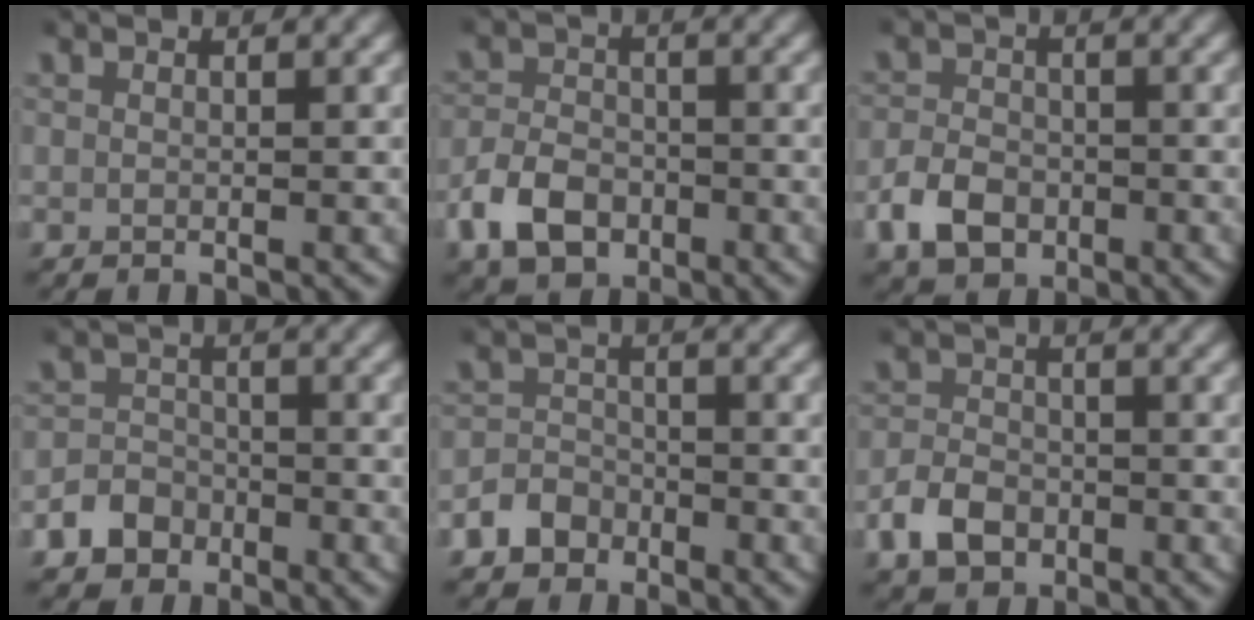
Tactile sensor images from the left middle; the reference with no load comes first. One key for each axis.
{"total": 4.8, "fx": -2.5, "fy": 3.5, "fz": 2.3, "tx": -0.040, "ty": -0.005, "tz": -0.047}
{"total": 4.1, "fx": -1.9, "fy": 3.0, "fz": 1.9, "tx": -0.033, "ty": -0.005, "tz": -0.037}
{"total": 4.5, "fx": -2.9, "fy": 3.4, "fz": 0.6, "tx": -0.015, "ty": -0.005, "tz": -0.053}
{"total": 4.1, "fx": -2.8, "fy": 2.9, "fz": 0.5, "tx": -0.015, "ty": -0.005, "tz": -0.053}
{"total": 3.6, "fx": -2.0, "fy": 2.6, "fz": 1.6, "tx": -0.028, "ty": -0.003, "tz": -0.038}